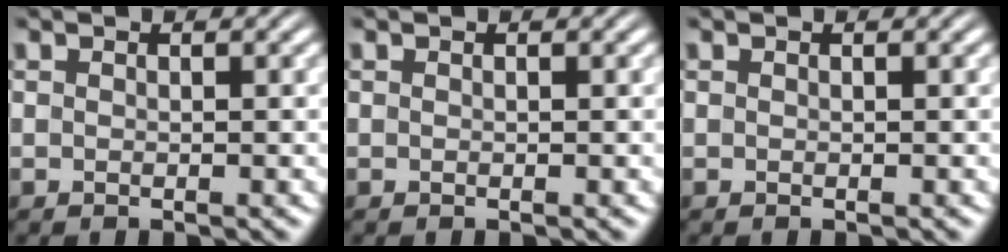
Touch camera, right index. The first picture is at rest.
{"total": 0.0}
{"total": 0.0}